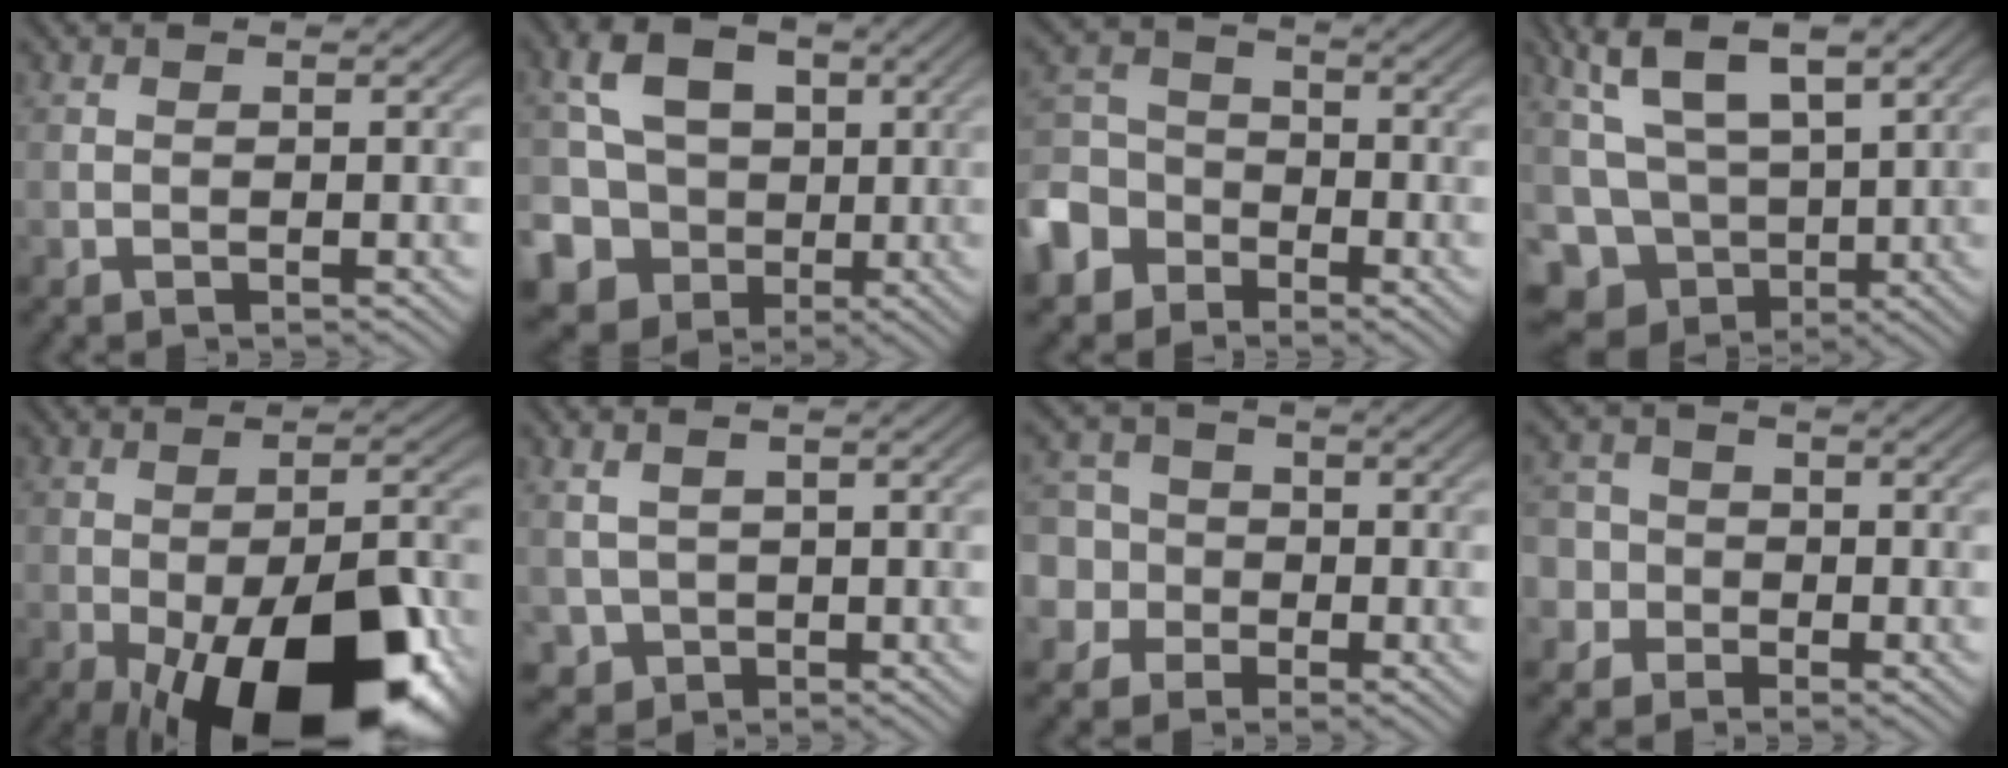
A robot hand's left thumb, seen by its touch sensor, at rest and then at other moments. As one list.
[{"total": 9.1, "force": [0.3, 8.1, 4.2], "torque": [-0.097, -0.010, -0.014]}, {"total": 8.5, "force": [-4.8, 6.1, 3.3], "torque": [-0.094, -0.012, -0.114]}, {"total": 10.4, "force": [2.6, 7.1, 7.2], "torque": [-0.170, -0.012, 0.055]}, {"total": 22.5, "force": [-11.3, 9.6, 16.9], "torque": [-0.228, -0.046, -0.156]}, {"total": 2.4, "force": [0.7, 2.1, 0.8], "torque": [-0.029, -0.006, 0.017]}, {"total": 8.1, "force": [-1.1, 7.5, 2.7], "torque": [-0.086, 0.005, -0.059]}, {"total": 6.0, "force": [-1.2, 5.6, 1.7], "torque": [-0.046, 0.008, -0.053]}]